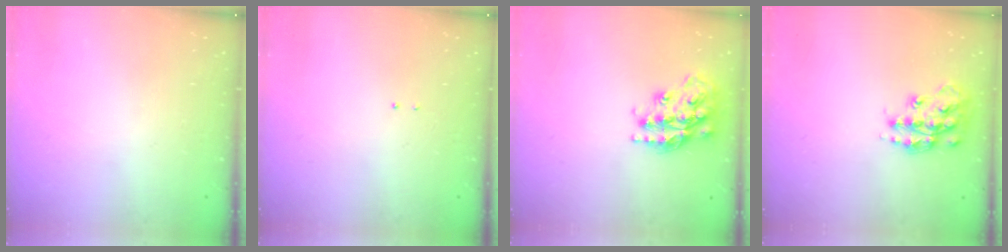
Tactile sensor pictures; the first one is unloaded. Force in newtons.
{"total": 1.3, "press": 1.2, "slide": 0.6}
{"total": 18.6, "press": 18.5, "slide": 1.5}
{"total": 14.6, "press": 14.6, "slide": 0.8}